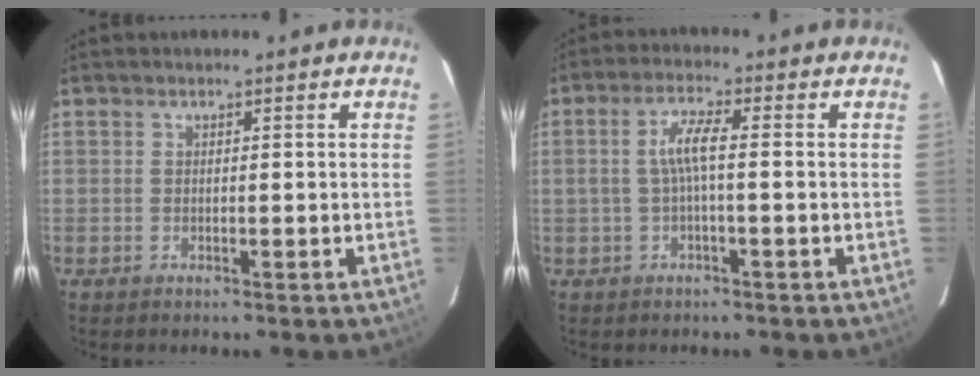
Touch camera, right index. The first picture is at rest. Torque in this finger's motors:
{"motor_torque": [0.51, -0.16, 0.41, 0.09]}